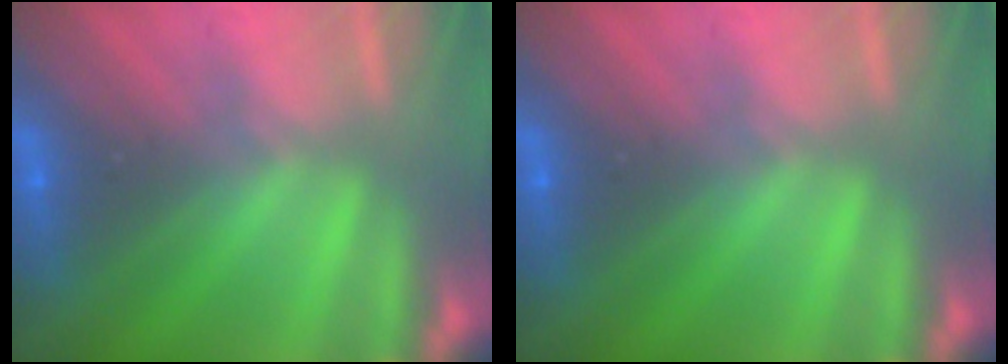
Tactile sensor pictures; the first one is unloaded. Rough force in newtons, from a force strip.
{"total": 0.0}